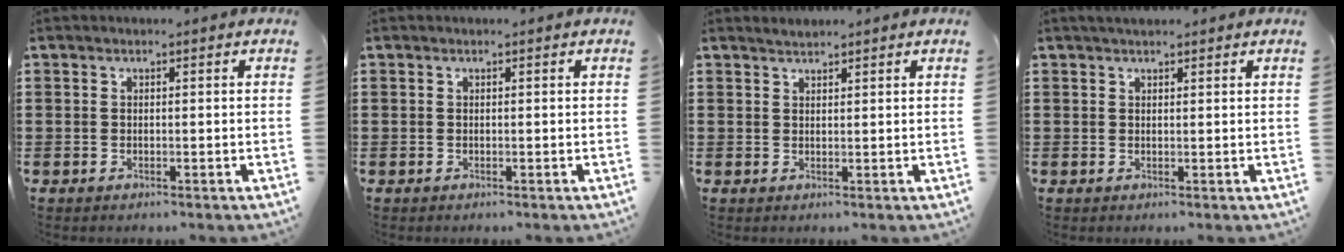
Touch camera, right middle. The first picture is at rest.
{"total": 0.0}
{"total": 1.2, "force": [1.1, 0.2, -0.1], "torque": [-0.001, 0.001, 0.022]}
{"total": 1.3, "force": [1.2, 0.4, 0.4], "torque": [-0.010, 0.003, 0.023]}